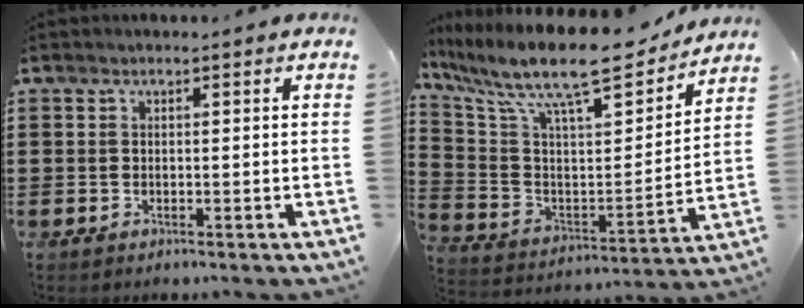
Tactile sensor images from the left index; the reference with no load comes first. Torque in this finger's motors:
{"motor_torque": [1.53, -0.60, 1.05, 0.21]}